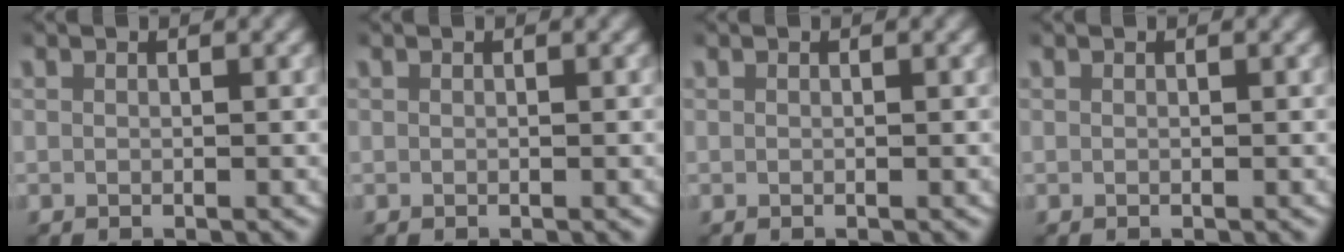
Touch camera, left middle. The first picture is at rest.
{"total": 0.0}
{"total": 0.0}
{"total": 0.0}